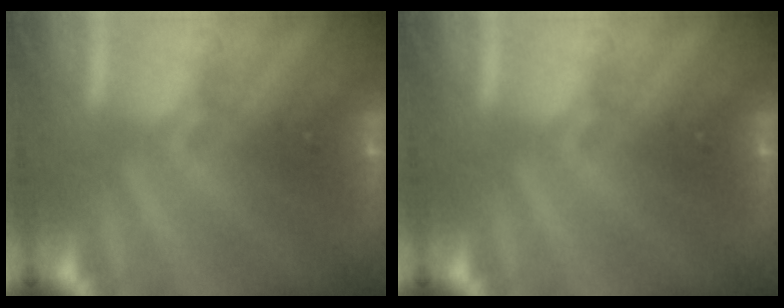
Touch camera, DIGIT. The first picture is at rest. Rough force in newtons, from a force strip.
{"total": 0.0}